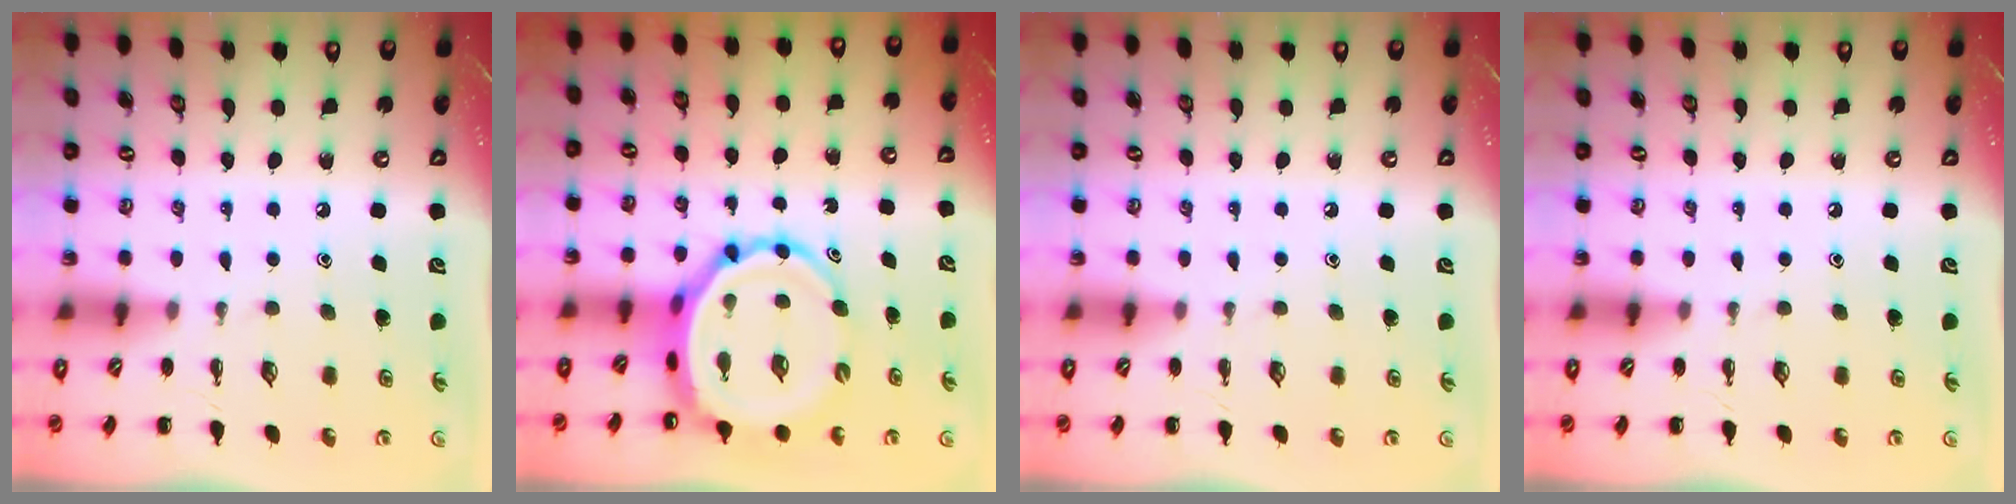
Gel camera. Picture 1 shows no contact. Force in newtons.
{"total": 10.2, "press": 9.8, "slide": 2.9}
{"total": 0.0}
{"total": 0.0}